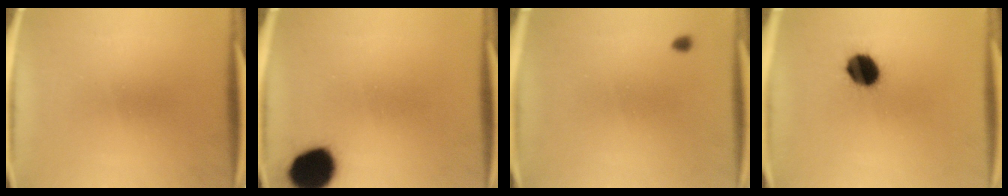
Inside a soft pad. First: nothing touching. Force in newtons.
{"total": 12.9}
{"total": 0.9}
{"total": 9.6}